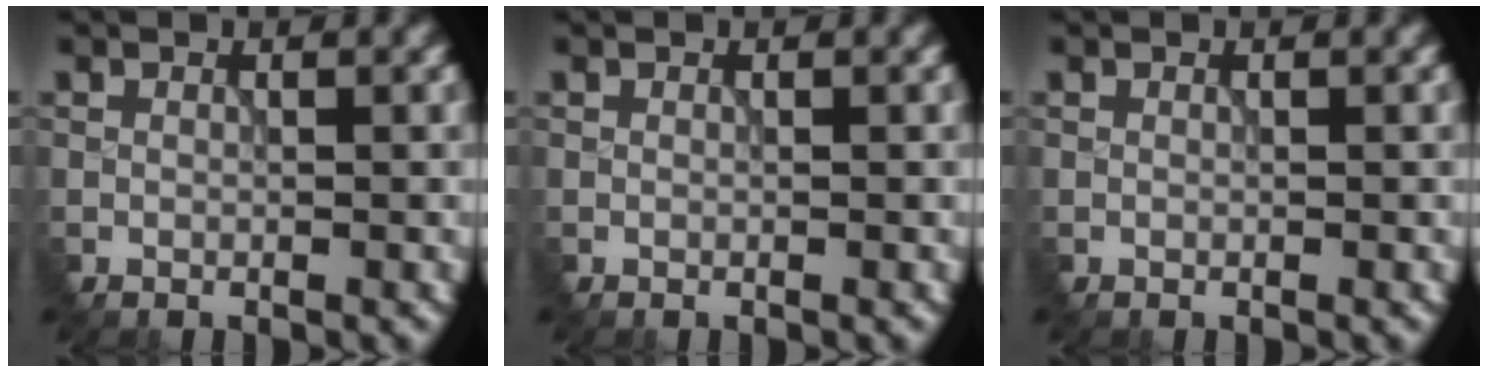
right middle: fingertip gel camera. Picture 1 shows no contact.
{"total": 0.0}
{"total": 0.0}